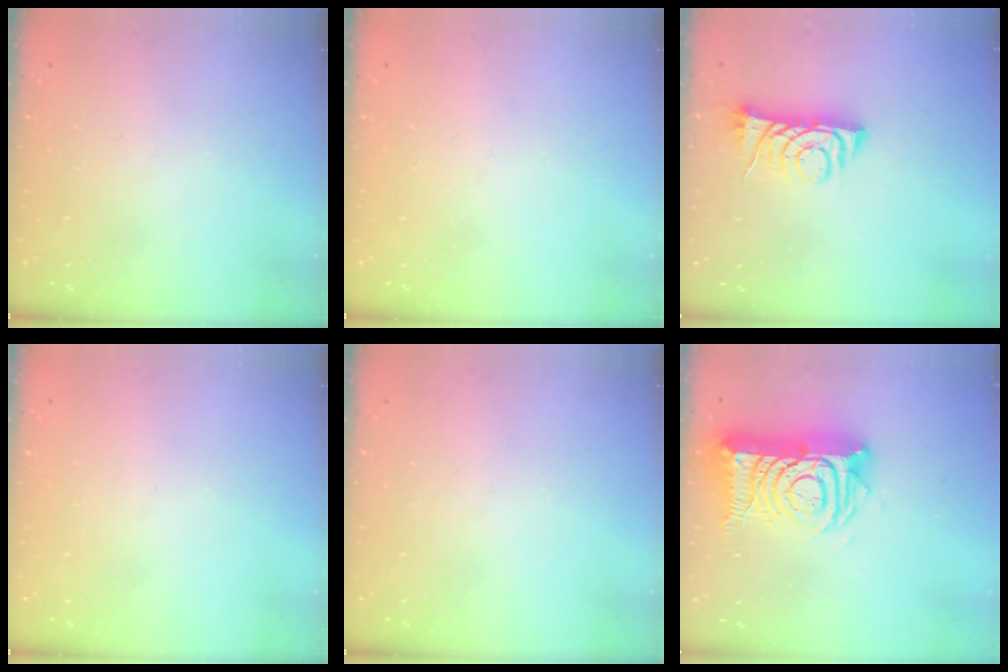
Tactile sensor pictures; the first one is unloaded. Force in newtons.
{"total": 0.0}
{"total": 7.1, "press": 7.0, "slide": 0.9}
{"total": 0.0}
{"total": 0.0}
{"total": 18.4, "press": 18.2, "slide": 2.0}